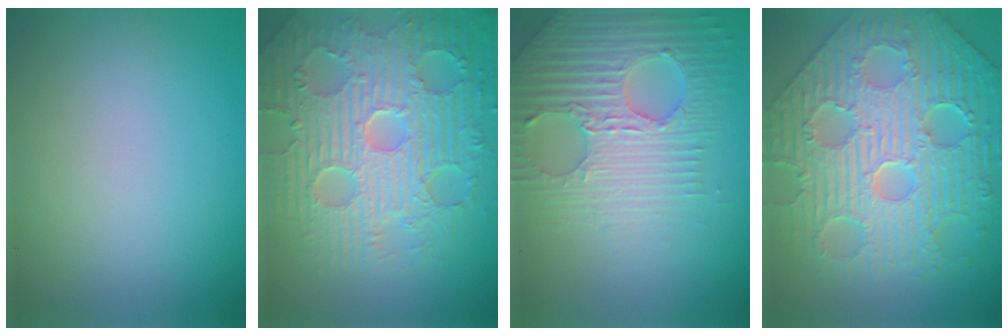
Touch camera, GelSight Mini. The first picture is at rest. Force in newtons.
{"total": 10.1, "press": 7.0, "slide": 7.3}
{"total": 4.7, "press": 4.6, "slide": 1.2}
{"total": 11.5, "press": 8.1, "slide": 8.1}